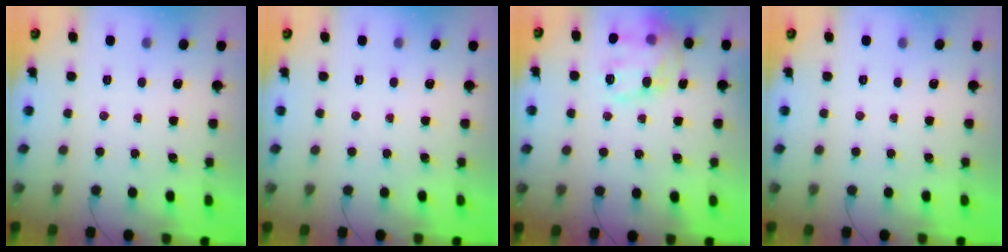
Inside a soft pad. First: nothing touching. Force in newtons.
{"total": 0.0}
{"total": 14.4, "press": 14.3, "slide": 1.6}
{"total": 0.0}